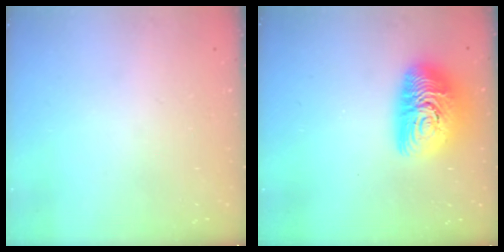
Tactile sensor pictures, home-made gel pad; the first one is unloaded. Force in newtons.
{"total": 14.6, "press": 14.6, "slide": 0.9}